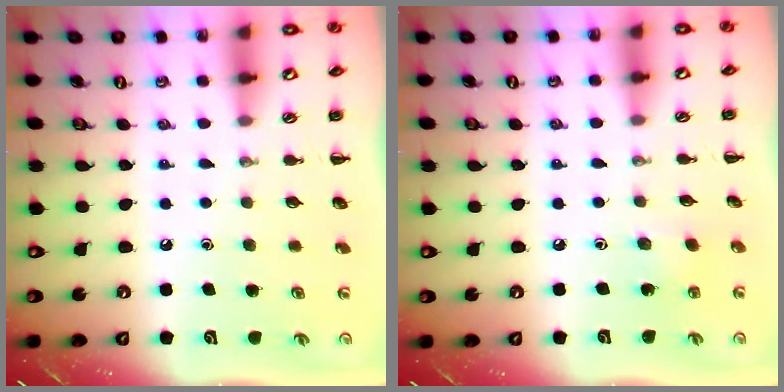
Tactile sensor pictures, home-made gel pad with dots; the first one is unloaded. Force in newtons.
{"total": 2.7, "press": 2.6, "slide": 0.8}